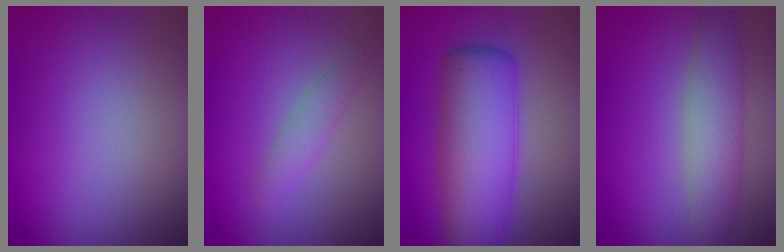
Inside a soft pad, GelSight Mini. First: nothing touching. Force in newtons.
{"total": 2.0, "press": 2.0, "slide": 0.1}
{"total": 9.1, "press": 9.1, "slide": 0.5}
{"total": 4.6, "press": 4.6, "slide": 0.1}